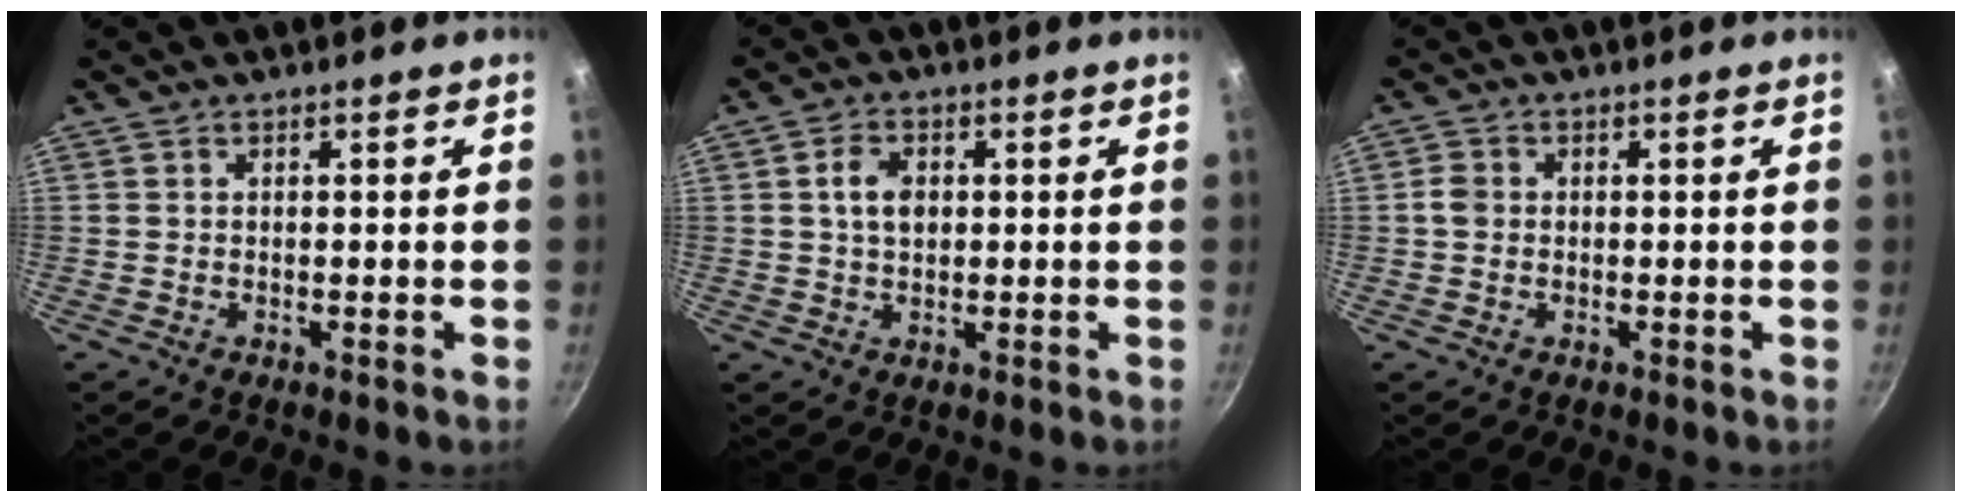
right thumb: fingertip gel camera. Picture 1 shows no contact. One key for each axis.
{"total": 4.8, "fx": 0.8, "fy": 3.3, "fz": 3.4, "tx": -0.047, "ty": 0.003, "tz": 0.011}
{"total": 2.3, "fx": -0.1, "fy": 2.0, "fz": 1.2, "tx": -0.019, "ty": 0.009, "tz": -0.006}